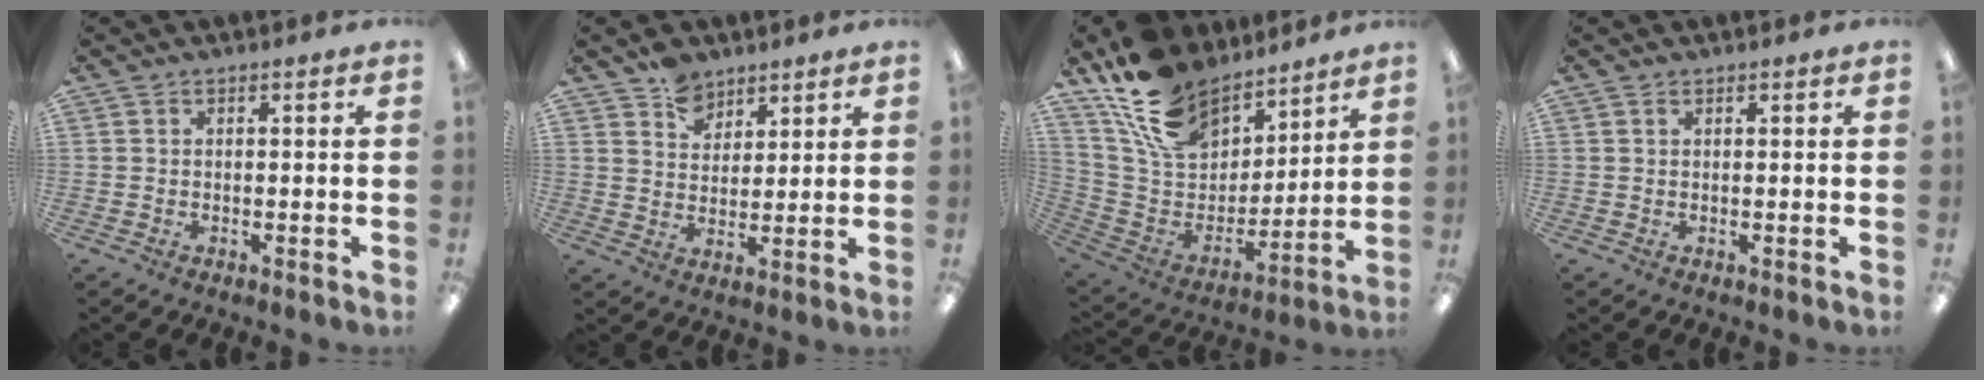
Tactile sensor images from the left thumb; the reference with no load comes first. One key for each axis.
{"total": 7.1, "fx": 5.3, "fy": 4.4, "fz": 1.5, "tx": -0.019, "ty": -0.028, "tz": 0.098}
{"total": 20.1, "fx": 14.1, "fy": 11.5, "fz": 8.5, "tx": -0.174, "ty": -0.080, "tz": 0.264}
{"total": 0.6, "fx": 0.4, "fy": 0.3, "fz": 0.2, "tx": -0.005, "ty": 0.003, "tz": 0.007}